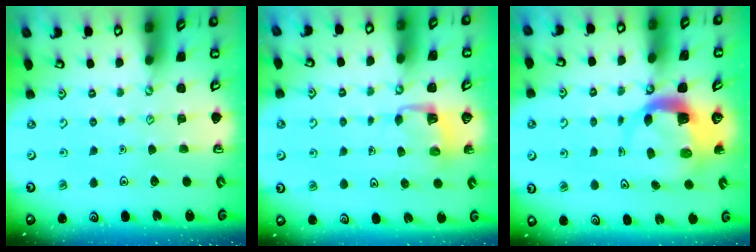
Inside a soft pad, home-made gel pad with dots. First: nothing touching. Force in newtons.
{"total": 3.8, "press": 3.8, "slide": 0.3}
{"total": 5.2, "press": 5.1, "slide": 0.6}